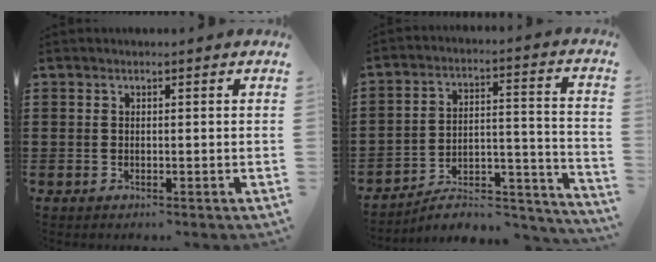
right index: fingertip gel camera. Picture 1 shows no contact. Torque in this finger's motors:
{"motor_torque": [-0.13, -1.06, 0.62, 0.12]}